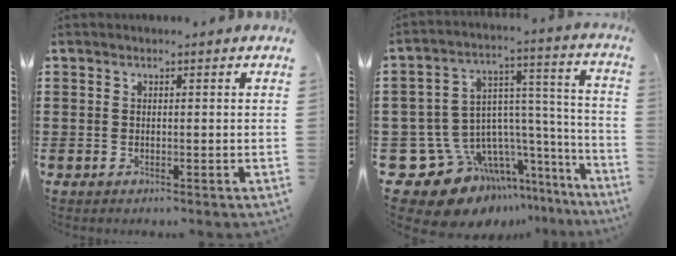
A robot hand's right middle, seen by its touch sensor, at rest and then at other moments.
{"total": 11.5, "force": [-7.5, 7.8, 3.9], "torque": [-0.113, -0.014, -0.121]}